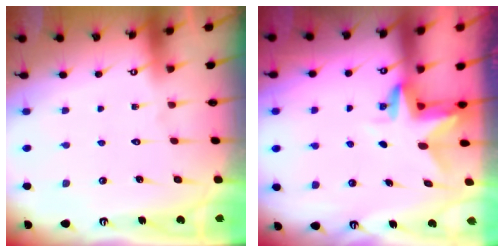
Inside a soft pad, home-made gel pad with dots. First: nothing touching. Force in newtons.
{"total": 3.2, "press": 3.2, "slide": 0.2}